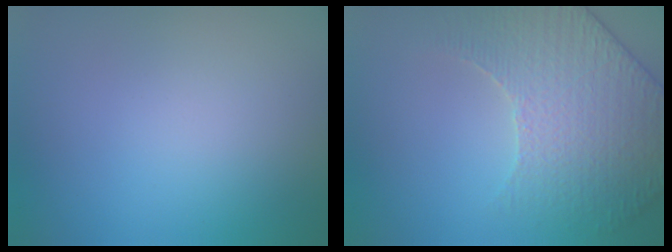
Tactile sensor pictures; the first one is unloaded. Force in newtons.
{"total": 4.3, "press": 4.2, "slide": 0.9}